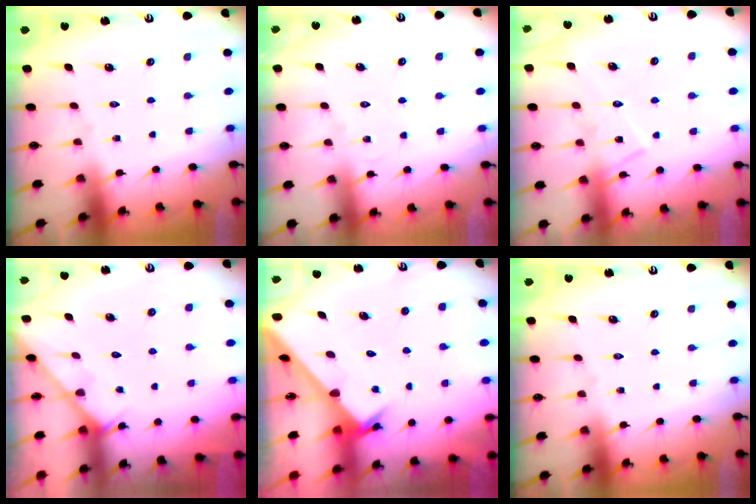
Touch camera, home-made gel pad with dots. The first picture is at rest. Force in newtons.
{"total": 3.4, "press": 3.4, "slide": 0.4}
{"total": 10.0, "press": 10.0, "slide": 0.7}
{"total": 3.5, "press": 3.5, "slide": 0.3}
{"total": 3.7, "press": 3.7, "slide": 0.3}
{"total": 0.0}